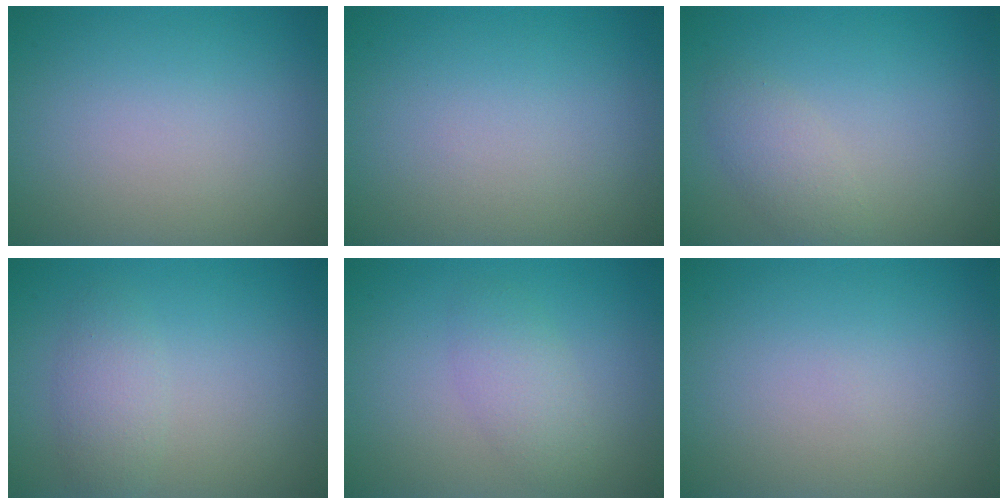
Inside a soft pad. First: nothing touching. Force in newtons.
{"total": 0.0}
{"total": 2.0, "press": 2.0, "slide": 0.2}
{"total": 2.2, "press": 2.2, "slide": 0.1}
{"total": 2.5, "press": 2.5, "slide": 0.0}
{"total": 0.0}